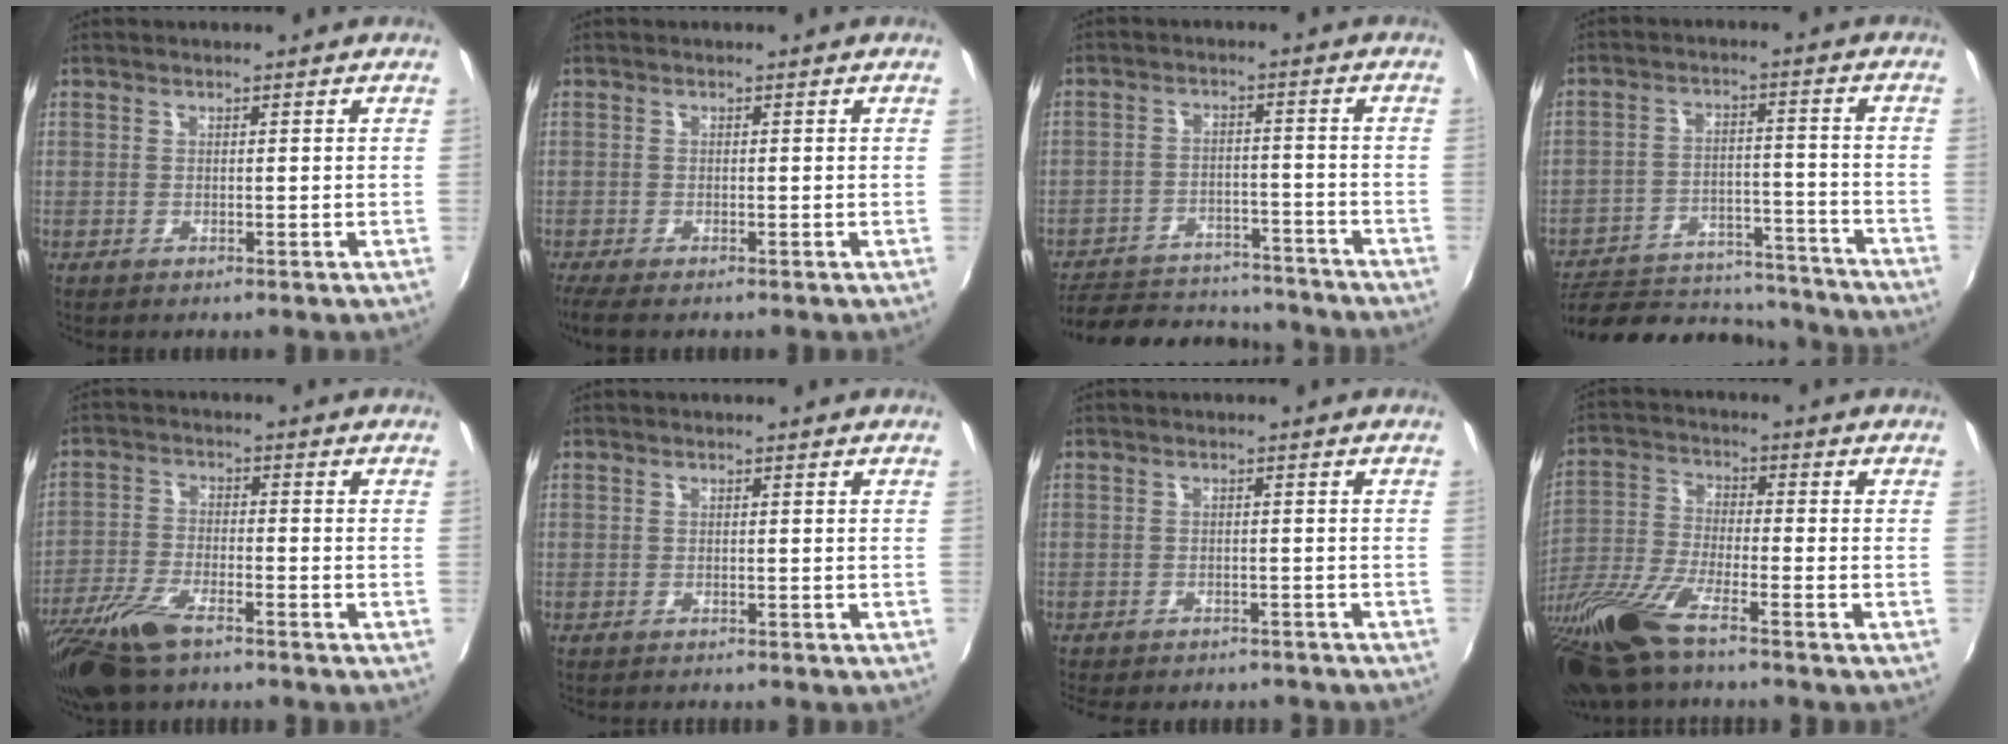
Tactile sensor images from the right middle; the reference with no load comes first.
{"total": 3.4, "force": [-2.5, 0.9, 2.1], "torque": [-0.046, -0.018, -0.045]}
{"total": 18.4, "force": [-15.5, 7.4, 6.5], "torque": [-0.152, 0.015, -0.203]}
{"total": 20.6, "force": [-17.8, 7.8, 6.6], "torque": [-0.135, 0.021, -0.230]}
{"total": 12.0, "force": [-8.7, 3.9, 7.3], "torque": [-0.173, -0.032, -0.173]}
{"total": 1.2, "force": [-1.1, 0.4, 0.2], "torque": [-0.008, -0.006, -0.017]}
{"total": 8.5, "force": [-7.3, 3.1, 3.0], "torque": [-0.072, -0.019, -0.102]}
{"total": 17.8, "force": [-13.1, 3.6, 11.6], "torque": [-0.255, -0.047, -0.255]}